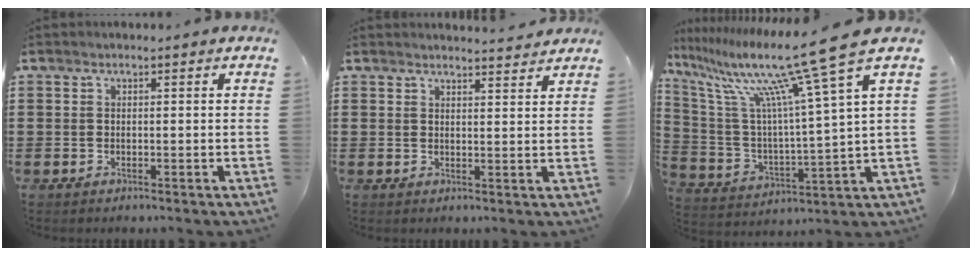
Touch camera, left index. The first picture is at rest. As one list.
[{"total": 2.6, "force": [2.6, -0.1, 0.2], "torque": [-0.011, -0.006, 0.049]}, {"total": 16.4, "force": [12.2, 0.1, 10.9], "torque": [-0.226, -0.081, 0.191]}]